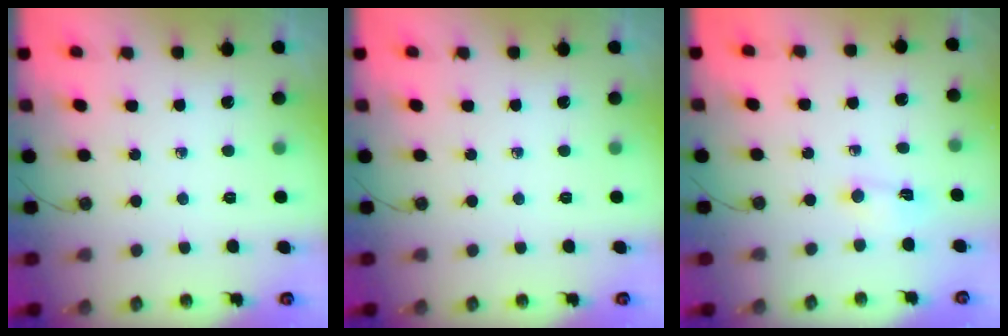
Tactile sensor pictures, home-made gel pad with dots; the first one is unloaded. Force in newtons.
{"total": 0.0}
{"total": 2.0, "press": 2.0, "slide": 0.3}